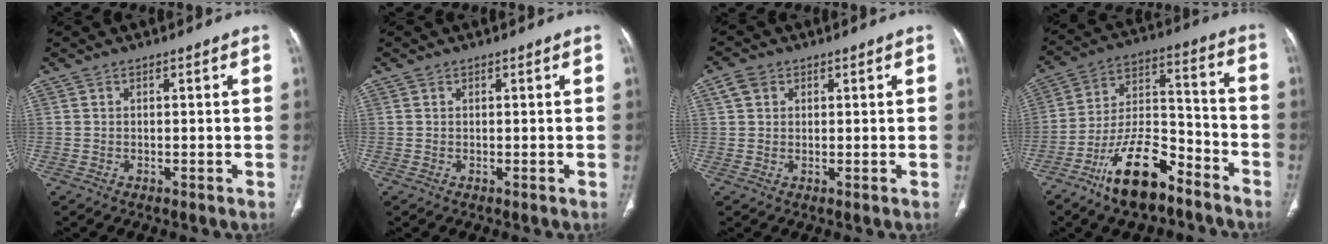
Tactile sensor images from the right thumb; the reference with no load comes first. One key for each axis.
{"total": 0.0}
{"total": 3.1, "fx": 1.3, "fy": 2.4, "fz": 1.3, "tx": -0.017, "ty": 0.003, "tz": 0.026}
{"total": 16.2, "fx": -10.8, "fy": 6.6, "fz": 10.2, "tx": -0.165, "ty": 0.080, "tz": -0.193}